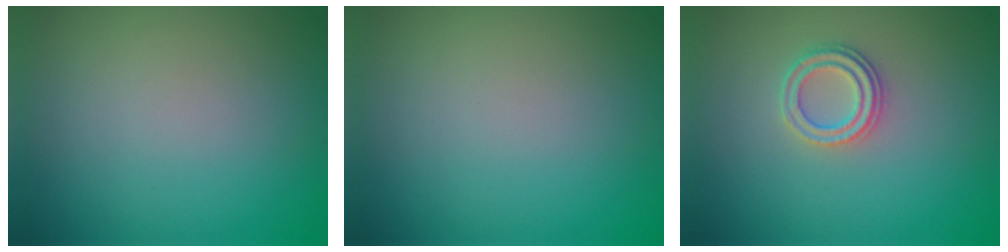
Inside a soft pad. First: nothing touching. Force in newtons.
{"total": 0.0}
{"total": 2.3, "press": 2.1, "slide": 0.8}